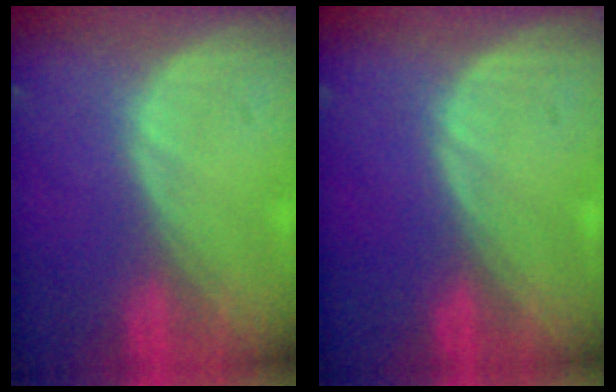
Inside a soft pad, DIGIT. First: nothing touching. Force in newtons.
{"total": 0.0}